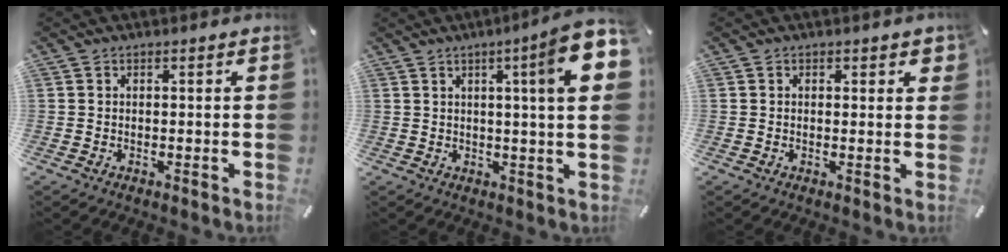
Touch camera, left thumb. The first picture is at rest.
{"total": 13.4, "force": [5.1, 0.9, 12.4], "torque": [-0.186, -0.027, 0.071]}
{"total": 1.2, "force": [0.4, 0.7, 0.9], "torque": [-0.002, -0.002, 0.003]}